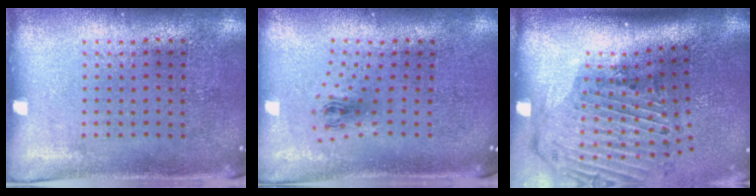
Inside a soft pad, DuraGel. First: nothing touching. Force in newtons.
{"total": 1.0, "press": 0.4, "slide": 0.9}
{"total": 3.1, "press": 2.1, "slide": 2.3}